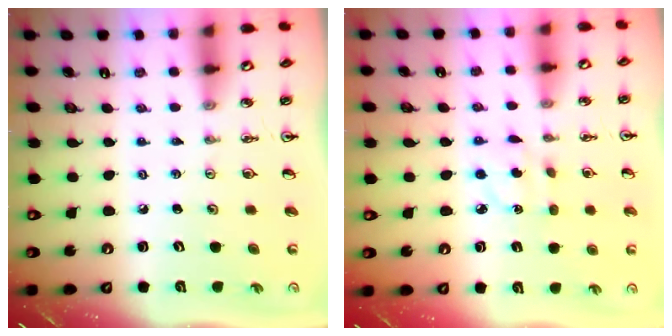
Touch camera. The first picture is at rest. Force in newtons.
{"total": 3.5, "press": 3.4, "slide": 0.7}